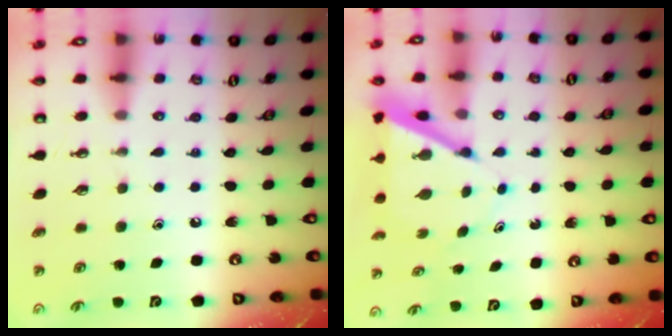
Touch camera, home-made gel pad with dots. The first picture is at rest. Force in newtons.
{"total": 6.6, "press": 6.6, "slide": 0.4}